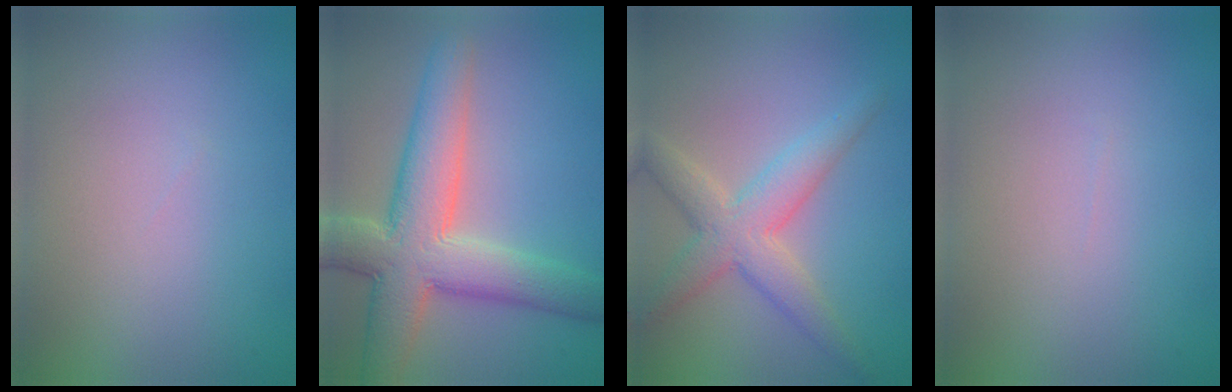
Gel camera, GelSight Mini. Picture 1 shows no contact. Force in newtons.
{"total": 9.1, "press": 9.1, "slide": 0.6}
{"total": 4.6, "press": 4.6, "slide": 0.1}
{"total": 0.0}